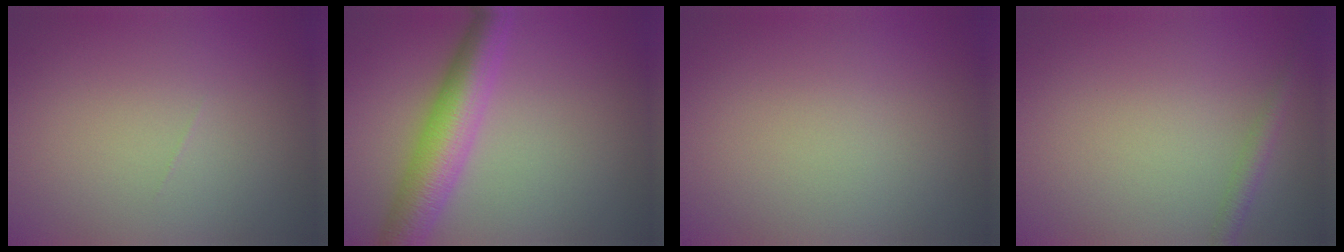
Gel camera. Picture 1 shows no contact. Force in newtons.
{"total": 6.3, "press": 6.3, "slide": 0.1}
{"total": 0.0}
{"total": 1.6, "press": 1.6, "slide": 0.1}